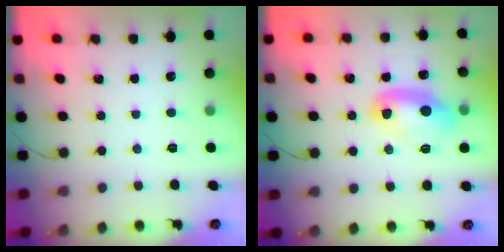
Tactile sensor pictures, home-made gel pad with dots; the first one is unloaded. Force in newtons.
{"total": 14.4, "press": 10.9, "slide": 9.5}